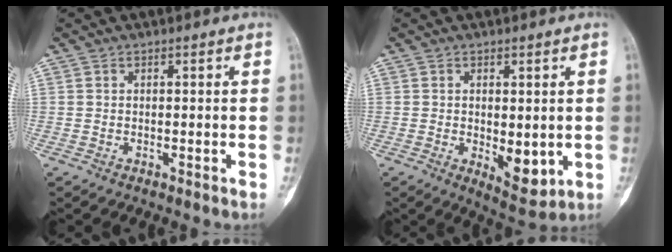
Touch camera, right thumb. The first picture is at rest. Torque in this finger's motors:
{"motor_torque": [-0.23, 0.56, 0.36, 0.37, -0.05]}